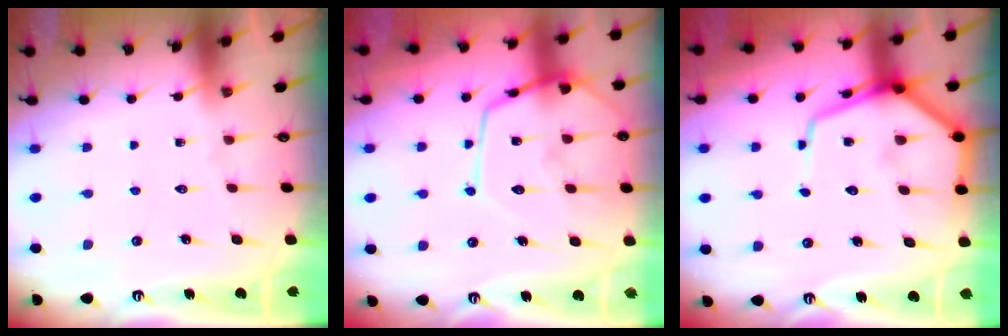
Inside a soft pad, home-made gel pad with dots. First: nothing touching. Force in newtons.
{"total": 14.6, "press": 14.5, "slide": 1.2}
{"total": 12.1, "press": 12.0, "slide": 1.1}